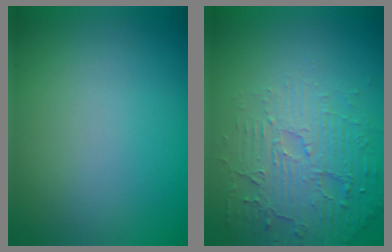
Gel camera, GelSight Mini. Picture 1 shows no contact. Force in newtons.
{"total": 5.6, "press": 3.7, "slide": 4.2}